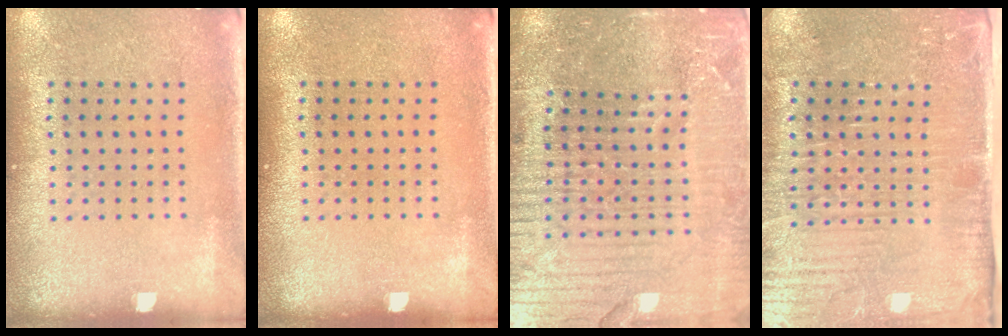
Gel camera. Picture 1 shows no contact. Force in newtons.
{"total": 0.0}
{"total": 6.2, "press": 5.5, "slide": 2.9}
{"total": 5.0, "press": 4.5, "slide": 2.4}